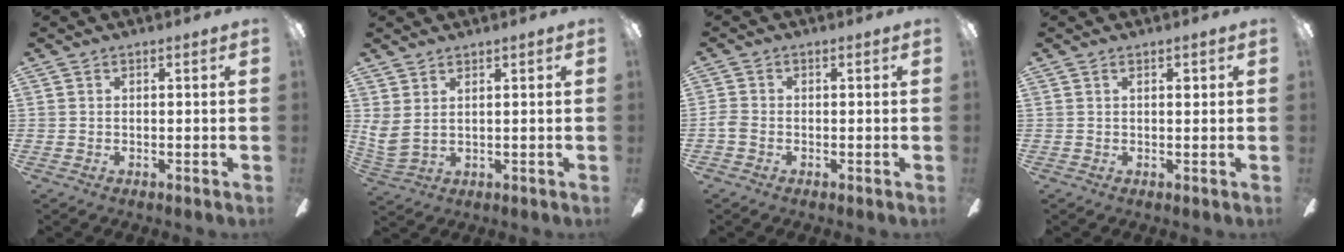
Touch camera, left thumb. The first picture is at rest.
{"total": 4.0, "force": [2.4, 1.7, 2.7], "torque": [-0.069, -0.017, 0.043]}
{"total": 2.0, "force": [-0.9, 1.1, 1.4], "torque": [-0.024, 0.004, -0.015]}
{"total": 1.4, "force": [0.7, 0.6, 1.2], "torque": [-0.016, 0.000, 0.009]}